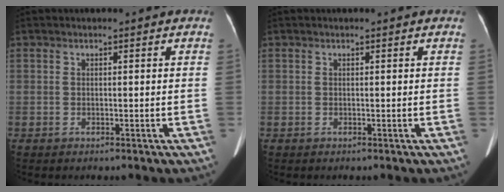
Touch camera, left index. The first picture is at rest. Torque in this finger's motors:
{"motor_torque": [0.00, 0.00, 0.00, 0.01]}